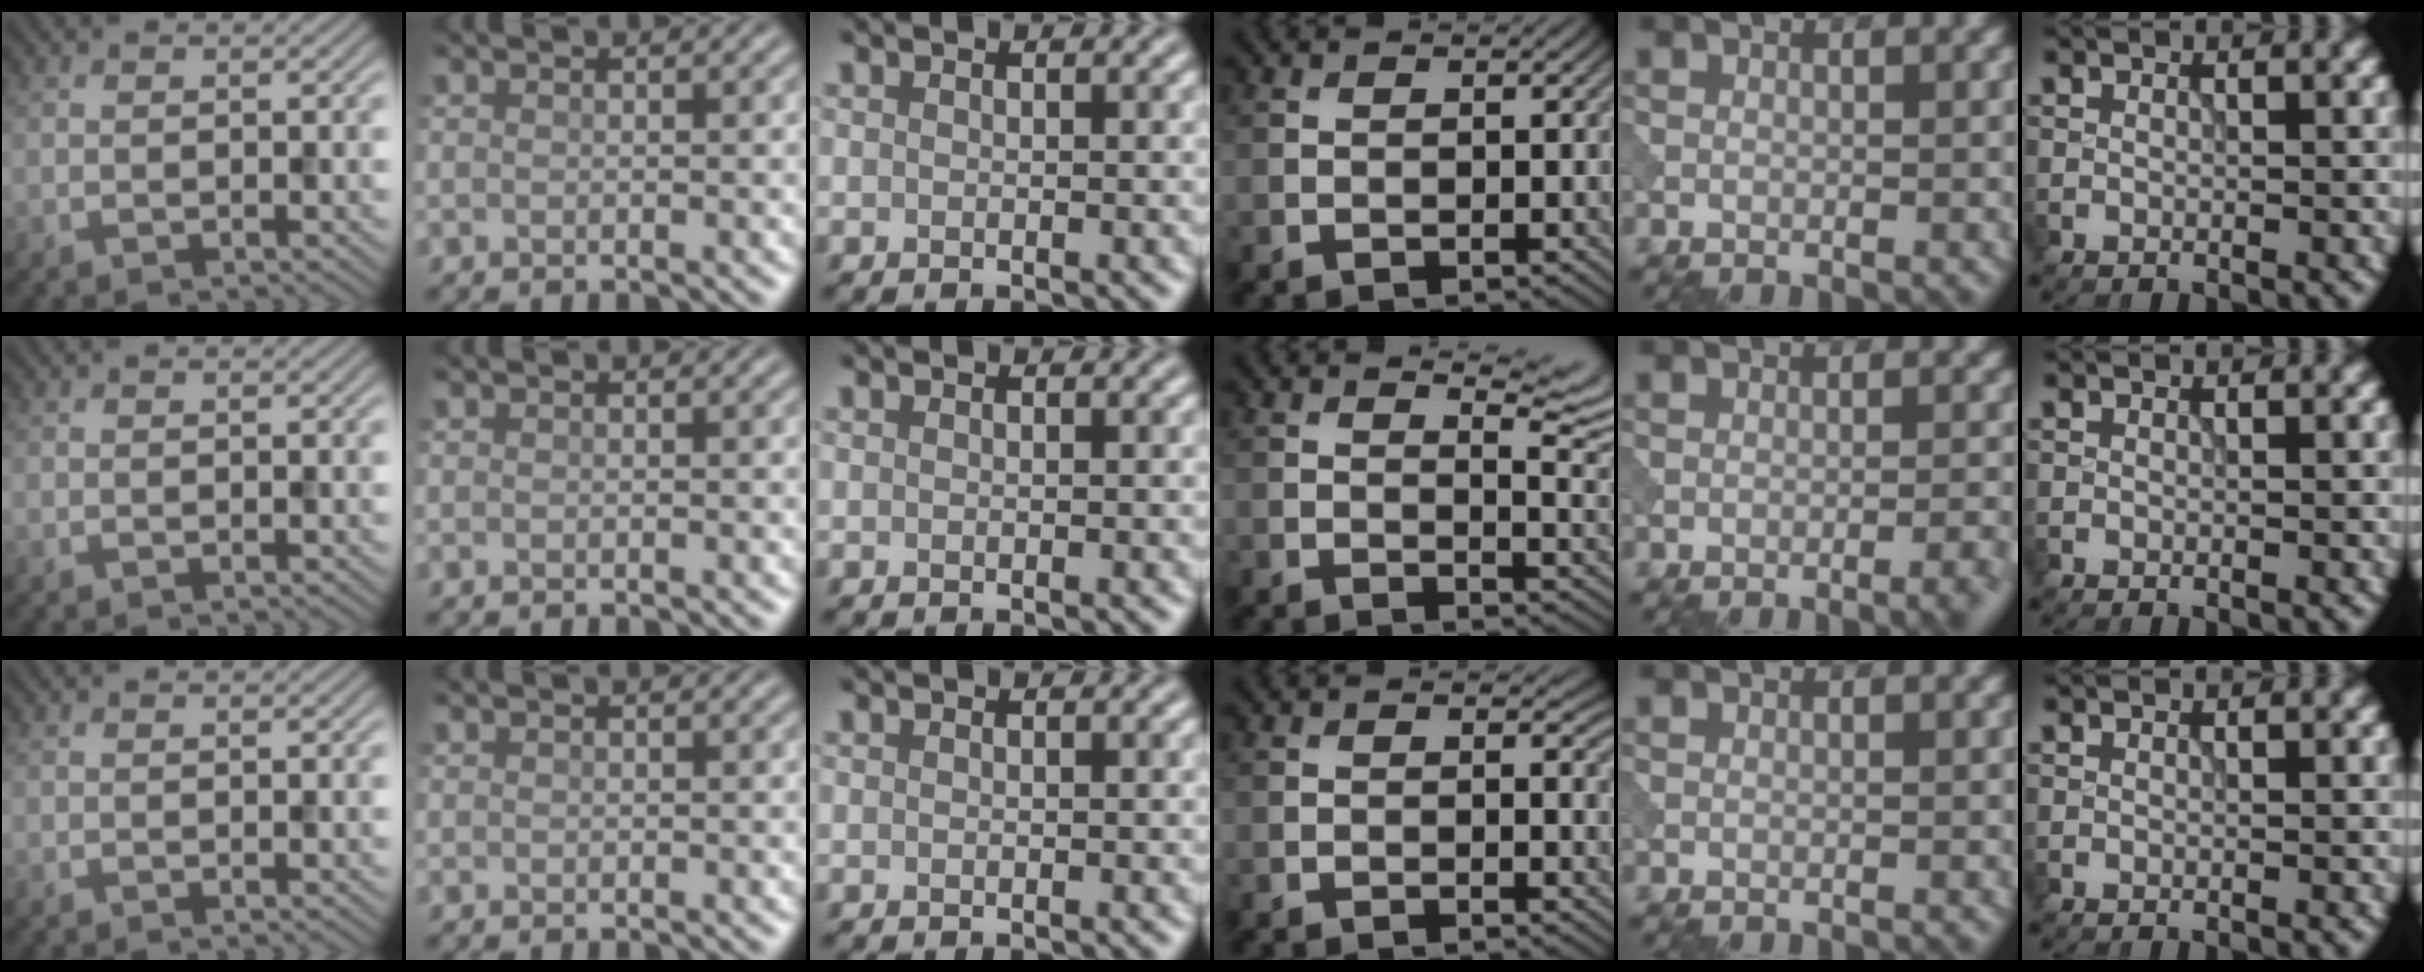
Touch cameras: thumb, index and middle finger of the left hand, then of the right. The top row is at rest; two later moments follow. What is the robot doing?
{"motion": "dispense", "object": "syringe"}